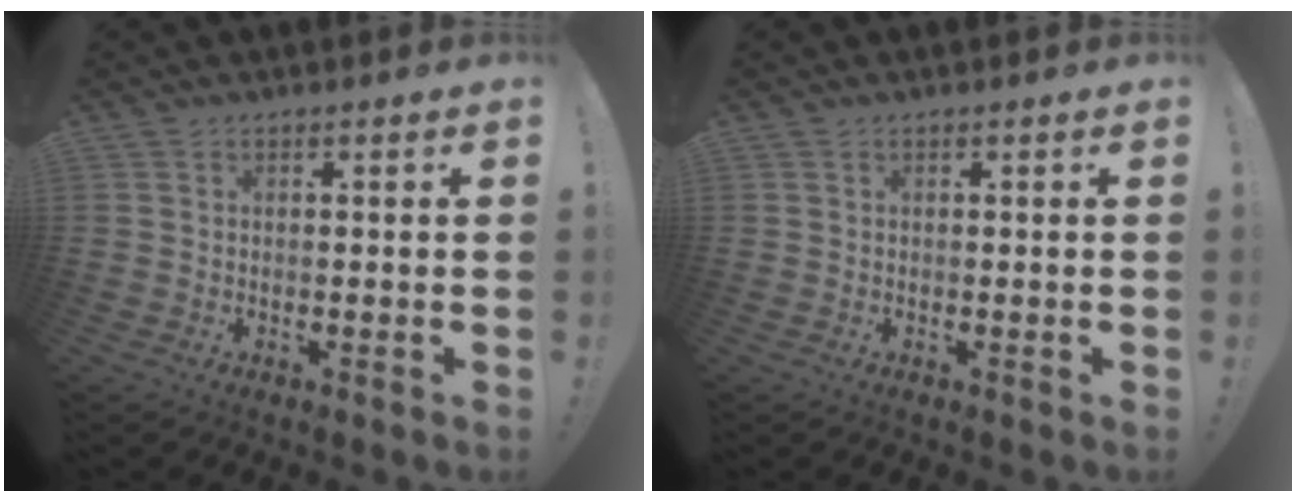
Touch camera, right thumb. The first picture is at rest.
{"total": 0.0}